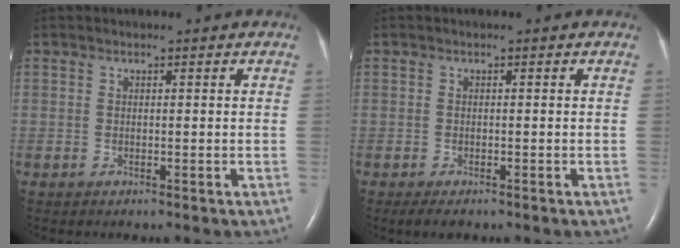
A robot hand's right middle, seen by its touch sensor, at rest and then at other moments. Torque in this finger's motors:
{"motor_torque": [0.10, -0.20, -0.02, 0.01]}